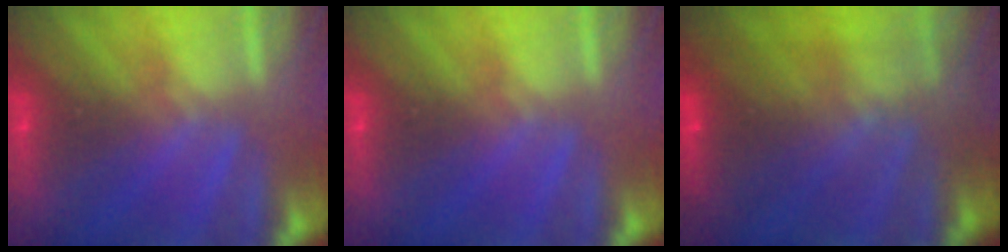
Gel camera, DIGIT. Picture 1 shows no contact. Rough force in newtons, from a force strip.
{"total": 0.0}
{"total": 8.7}